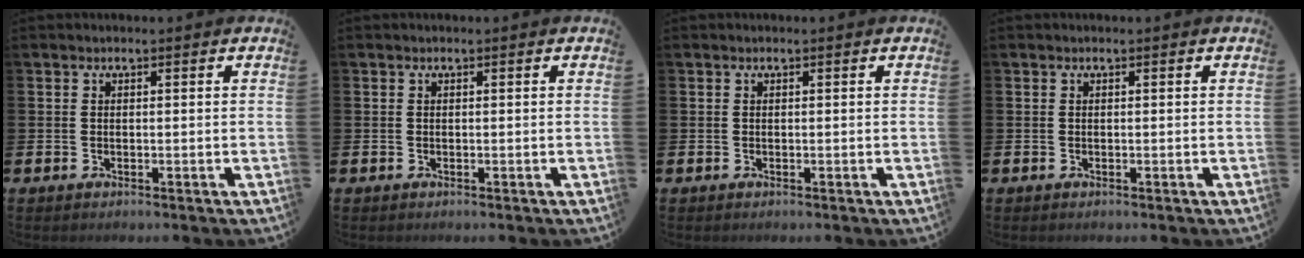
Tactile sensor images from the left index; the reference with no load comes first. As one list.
[{"total": 0.0}, {"total": 0.0}, {"total": 0.0}]